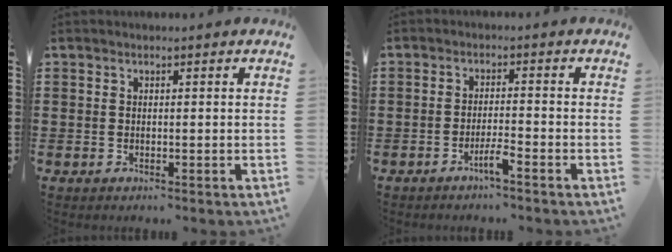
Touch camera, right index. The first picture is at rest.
{"total": 3.0, "force": [-2.2, 0.0, 2.1], "torque": [-0.043, 0.000, -0.043]}